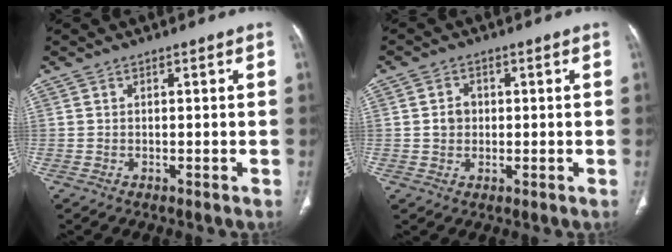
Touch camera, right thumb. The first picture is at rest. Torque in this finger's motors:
{"motor_torque": [-0.07, -0.25, 0.28, 0.52, -0.02]}